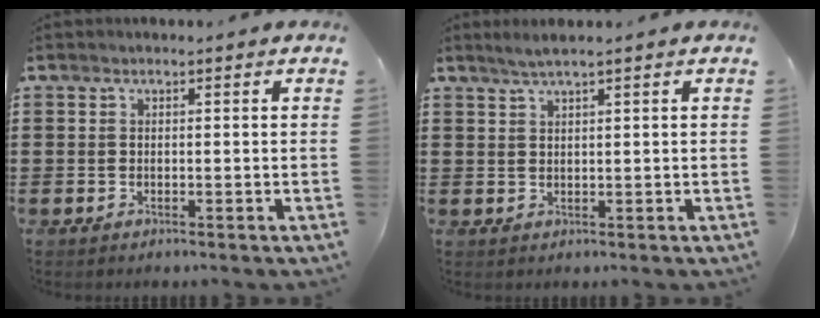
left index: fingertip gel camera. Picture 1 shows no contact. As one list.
[{"total": 1.9, "force": [1.4, -0.2, 1.3], "torque": [-0.026, 0.001, 0.026]}]